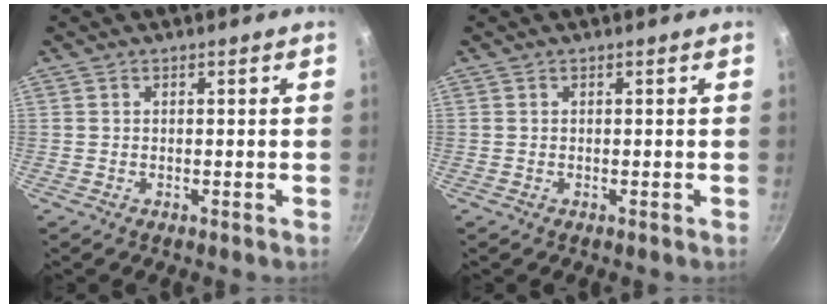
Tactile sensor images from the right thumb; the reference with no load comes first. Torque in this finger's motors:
{"motor_torque": [0.00, 0.01, 0.09, -0.09, 0.00]}